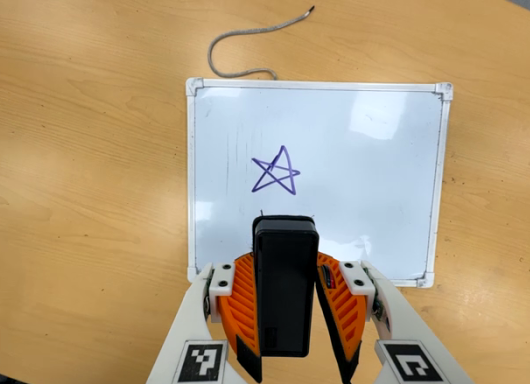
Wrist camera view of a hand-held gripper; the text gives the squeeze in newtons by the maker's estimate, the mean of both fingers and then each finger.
{"total": 6.4, "left": 4.8, "right": 8.0}